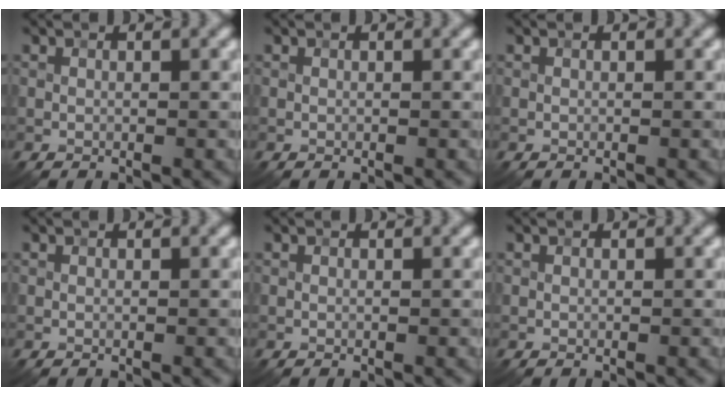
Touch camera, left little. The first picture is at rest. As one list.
[{"total": 0.0}, {"total": 0.0}, {"total": 0.0}, {"total": 0.0}, {"total": 0.0}]